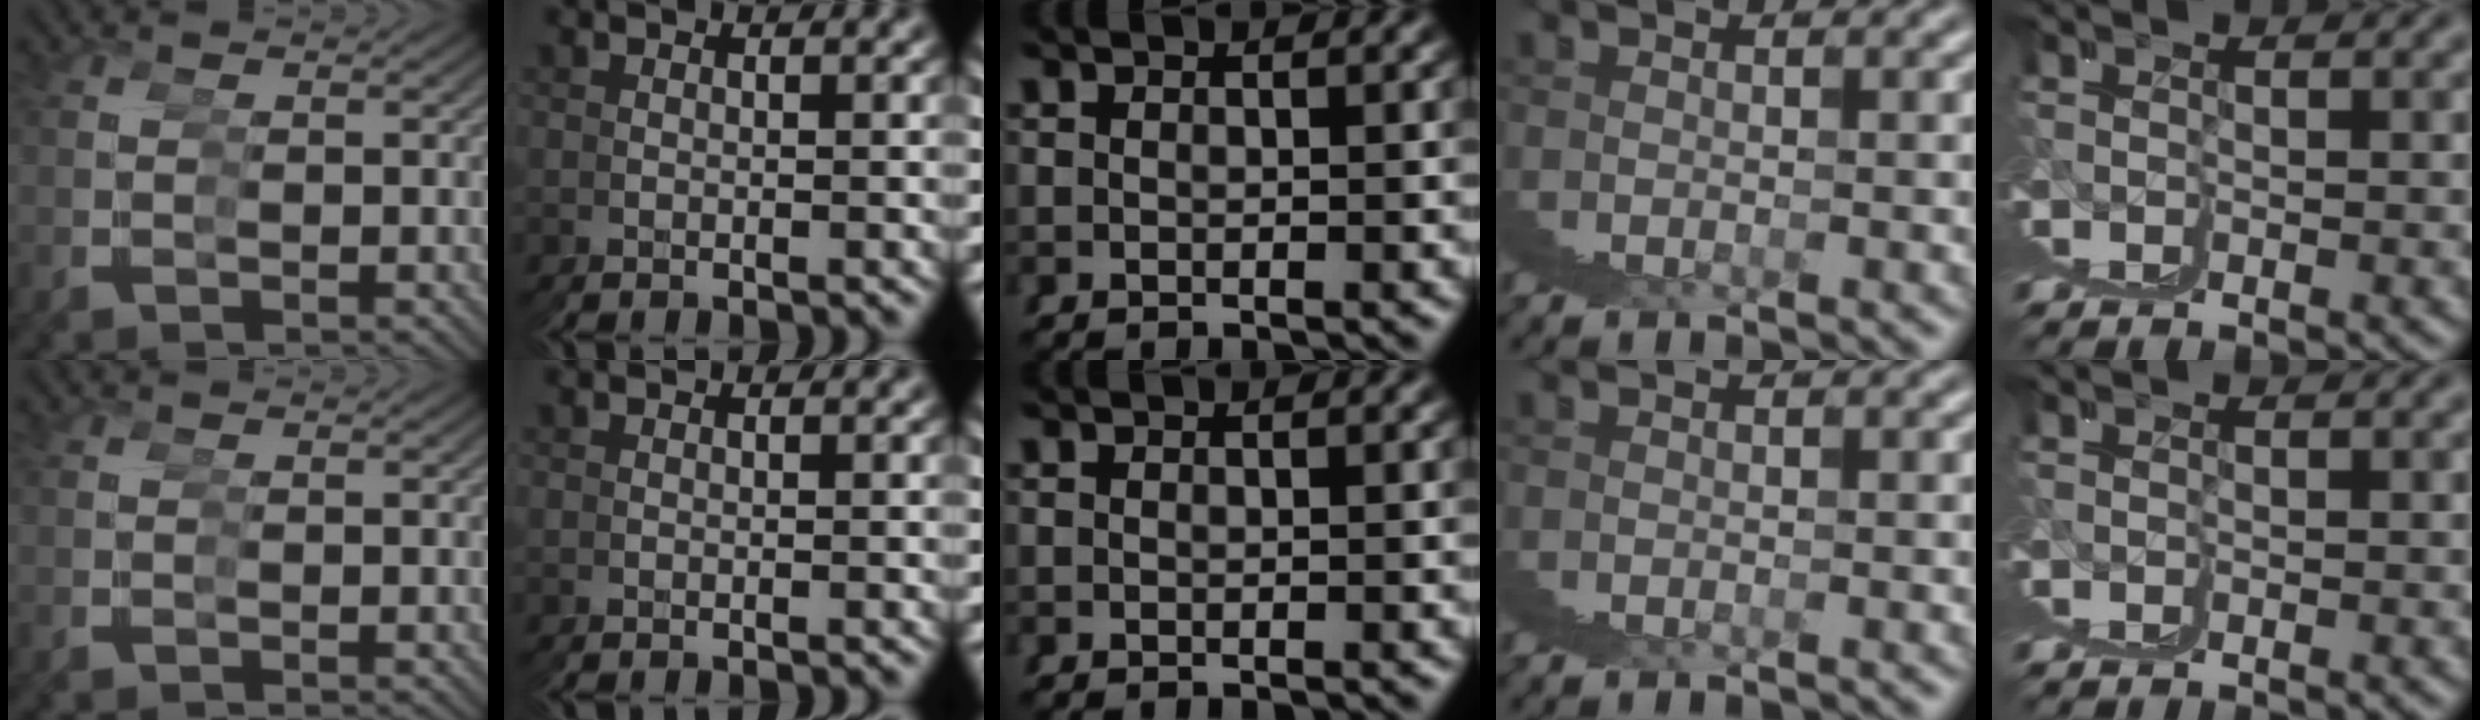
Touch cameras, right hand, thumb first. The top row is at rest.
{}